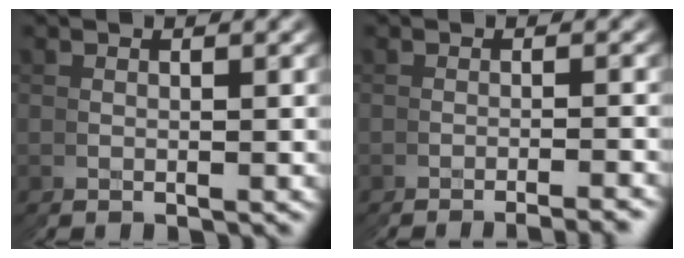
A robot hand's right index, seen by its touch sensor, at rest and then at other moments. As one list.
[{"total": 2.4, "force": [-1.6, -1.8, -0.4], "torque": [-0.003, 0.012, -0.031]}]